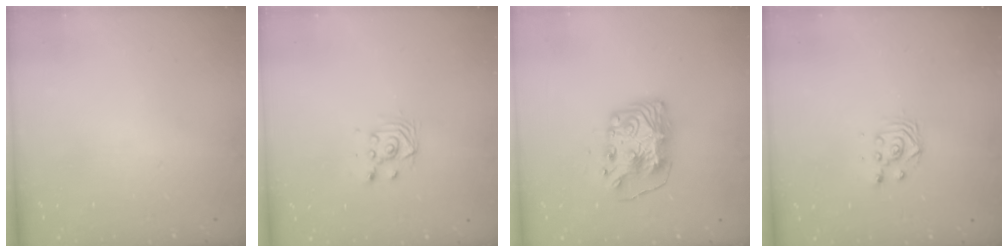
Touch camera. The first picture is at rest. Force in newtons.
{"total": 4.7, "press": 4.6, "slide": 1.2}
{"total": 9.2, "press": 9.1, "slide": 1.1}
{"total": 2.9, "press": 2.9, "slide": 0.4}